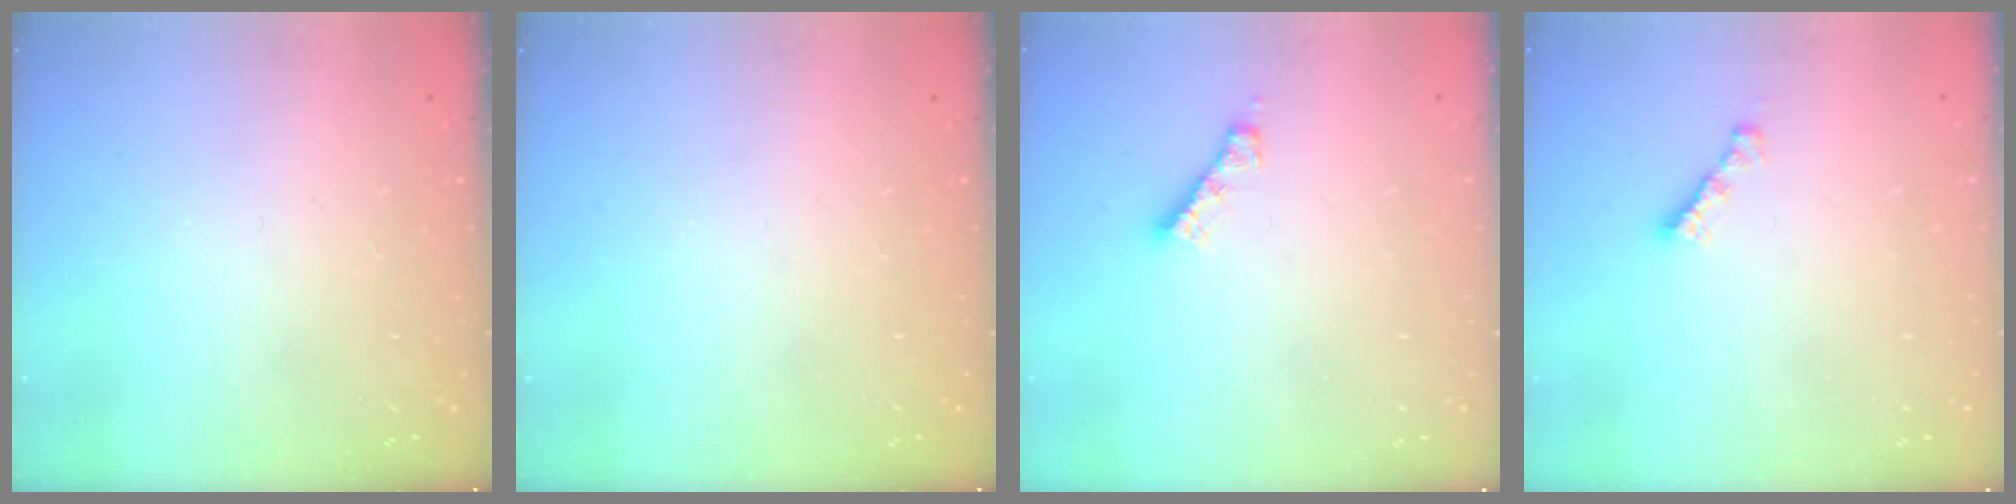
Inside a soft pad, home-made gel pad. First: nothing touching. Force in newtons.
{"total": 0.0}
{"total": 4.0, "press": 4.0, "slide": 0.2}
{"total": 2.7, "press": 2.7, "slide": 0.3}